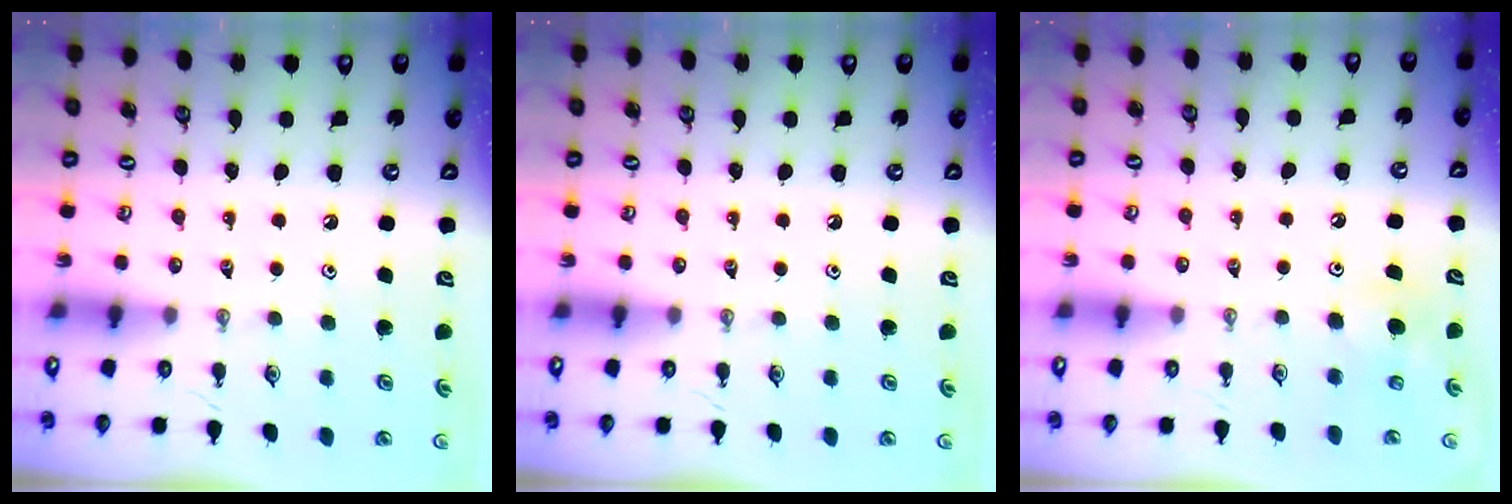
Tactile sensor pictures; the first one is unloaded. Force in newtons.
{"total": 0.0}
{"total": 4.9, "press": 4.8, "slide": 0.9}